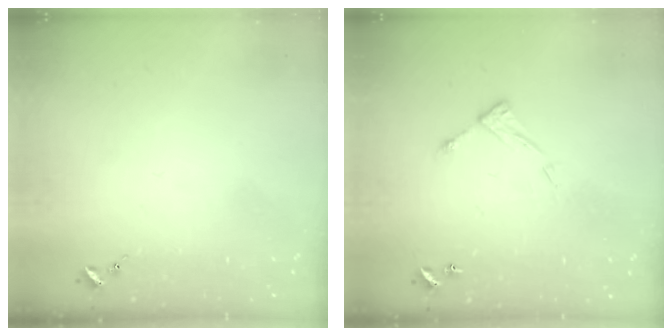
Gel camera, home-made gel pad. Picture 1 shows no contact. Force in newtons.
{"total": 6.4, "press": 6.4, "slide": 0.3}